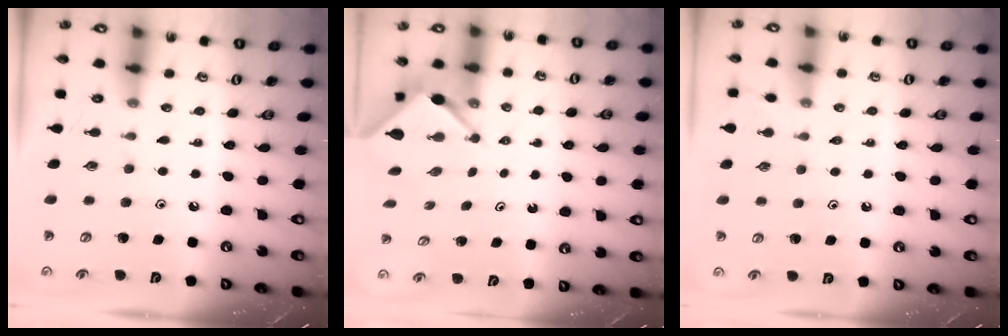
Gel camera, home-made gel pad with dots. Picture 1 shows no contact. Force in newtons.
{"total": 3.3, "press": 3.3, "slide": 0.2}
{"total": 1.3, "press": 1.3, "slide": 0.3}